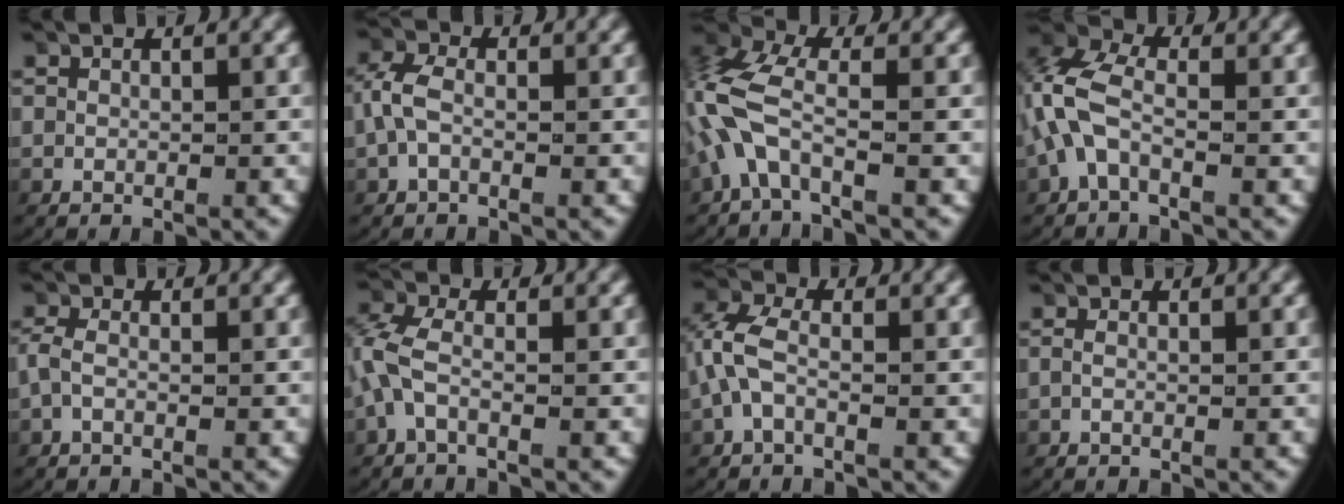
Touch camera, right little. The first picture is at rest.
{"total": 2.3, "force": [-0.1, 1.4, 1.8], "torque": [-0.056, 0.000, -0.002]}
{"total": 3.6, "force": [-0.1, 1.7, 3.1], "torque": [-0.093, -0.008, 0.001]}
{"total": 4.2, "force": [0.3, 2.8, 3.1], "torque": [-0.089, 0.002, 0.001]}
{"total": 1.4, "force": [-0.4, 0.5, 1.2], "torque": [-0.043, -0.001, -0.006]}
{"total": 2.4, "force": [-0.6, 1.2, 2.0], "torque": [-0.068, -0.008, -0.010]}
{"total": 3.0, "force": [-0.3, 1.9, 2.4], "torque": [-0.072, -0.004, -0.007]}
{"total": 0.6, "force": [-0.3, -0.2, 0.4], "torque": [-0.015, -0.002, -0.005]}